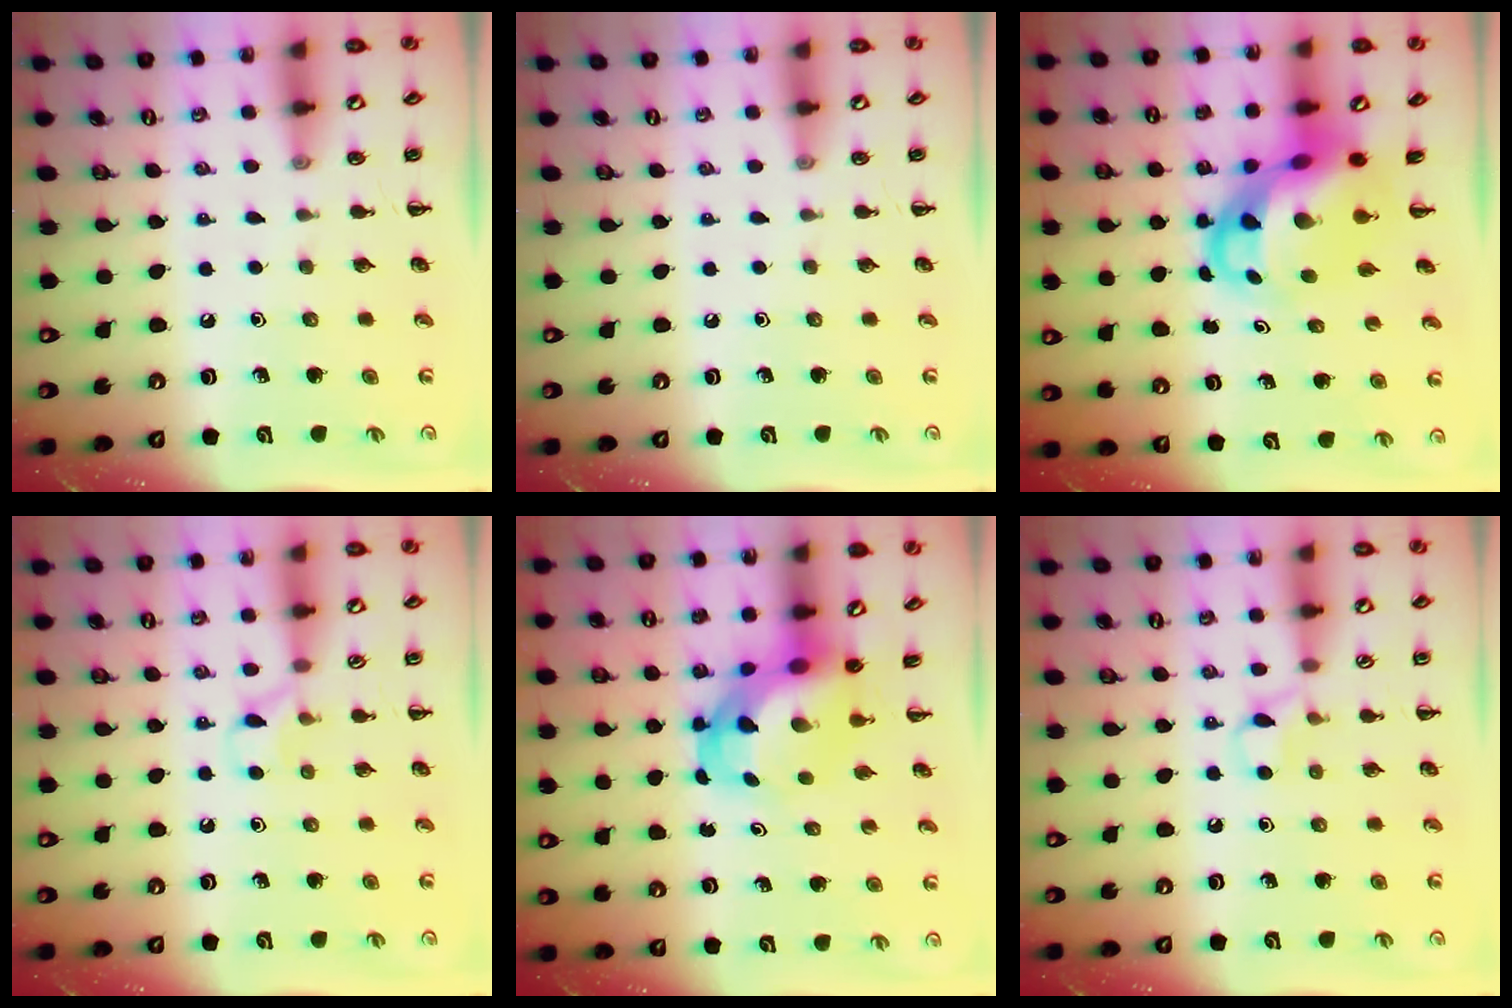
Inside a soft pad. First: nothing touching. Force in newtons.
{"total": 0.0}
{"total": 7.9, "press": 7.6, "slide": 2.0}
{"total": 5.9, "press": 5.7, "slide": 1.8}
{"total": 5.6, "press": 5.4, "slide": 1.3}
{"total": 4.0, "press": 3.7, "slide": 1.6}